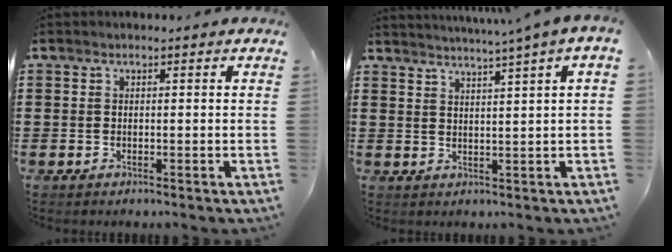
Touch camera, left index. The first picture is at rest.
{"total": 2.3, "force": [1.6, -1.1, 1.1], "torque": [-0.025, -0.013, 0.025]}